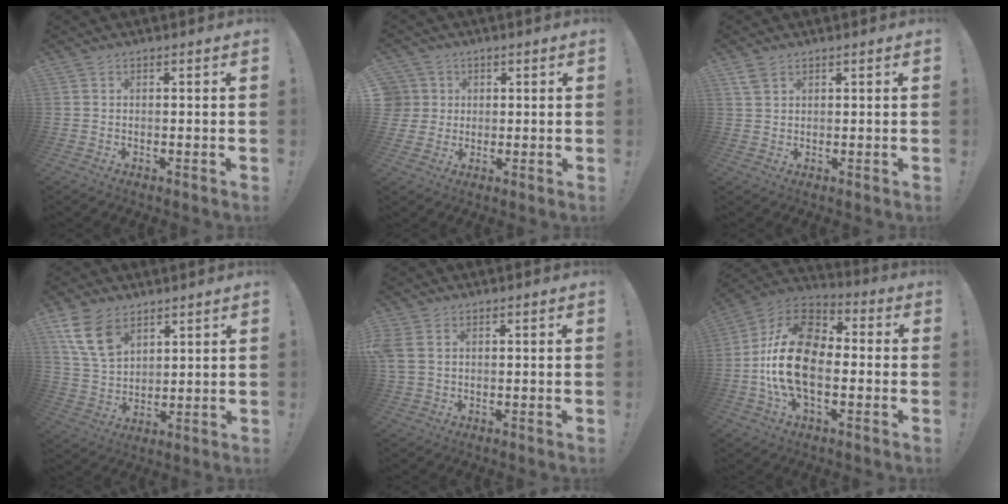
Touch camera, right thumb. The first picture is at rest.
{"total": 5.5, "force": [1.6, 5.2, 0.9], "torque": [-0.032, -0.002, 0.033]}
{"total": 1.9, "force": [1.3, 0.9, 1.1], "torque": [-0.018, -0.003, 0.024]}
{"total": 10.7, "force": [6.2, 6.4, 5.8], "torque": [-0.116, -0.021, 0.123]}
{"total": 4.3, "force": [1.5, 3.0, 2.6], "torque": [-0.070, 0.001, 0.030]}
{"total": 20.4, "force": [-2.8, 12.4, 15.9], "torque": [-0.290, 0.030, -0.041]}